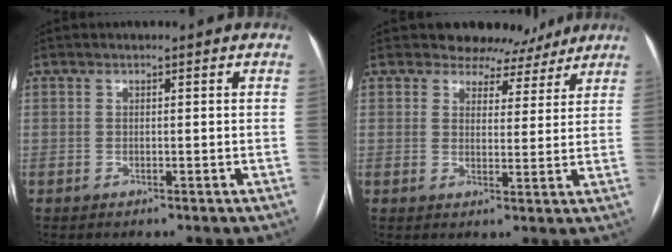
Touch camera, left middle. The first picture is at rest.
{"total": 7.2, "force": [6.2, 3.7, 0.0], "torque": [0.018, -0.001, 0.069]}